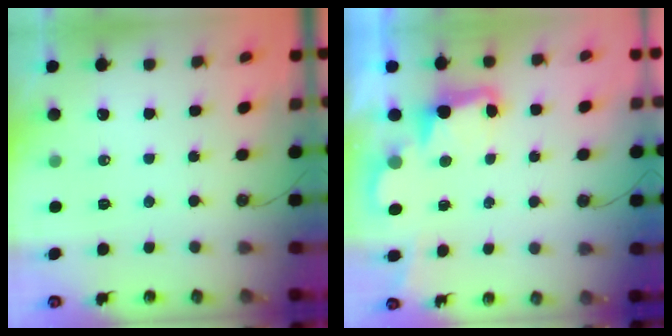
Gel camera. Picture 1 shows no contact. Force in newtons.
{"total": 3.2, "press": 3.1, "slide": 0.6}